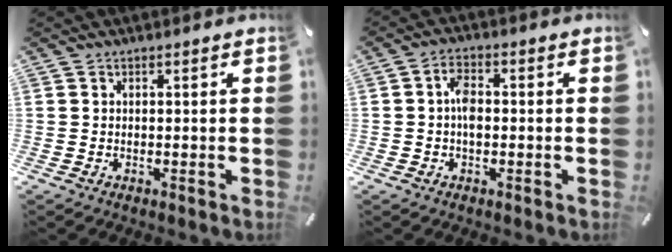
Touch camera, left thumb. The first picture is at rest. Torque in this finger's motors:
{"motor_torque": [0.08, 0.11, 0.64, 0.11, 0.07]}